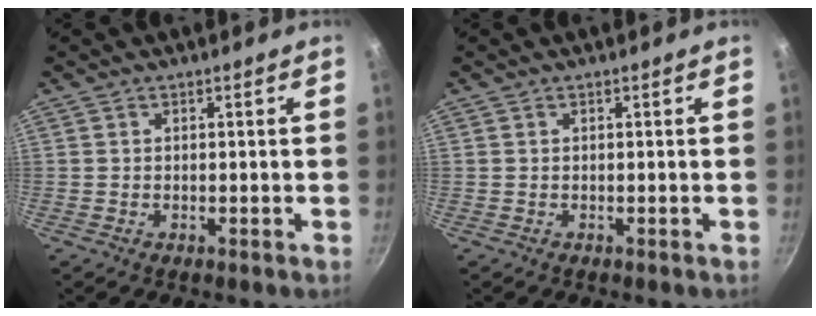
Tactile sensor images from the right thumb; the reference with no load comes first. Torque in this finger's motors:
{"motor_torque": [-0.01, 0.00, 0.04, 0.05, 0.00]}